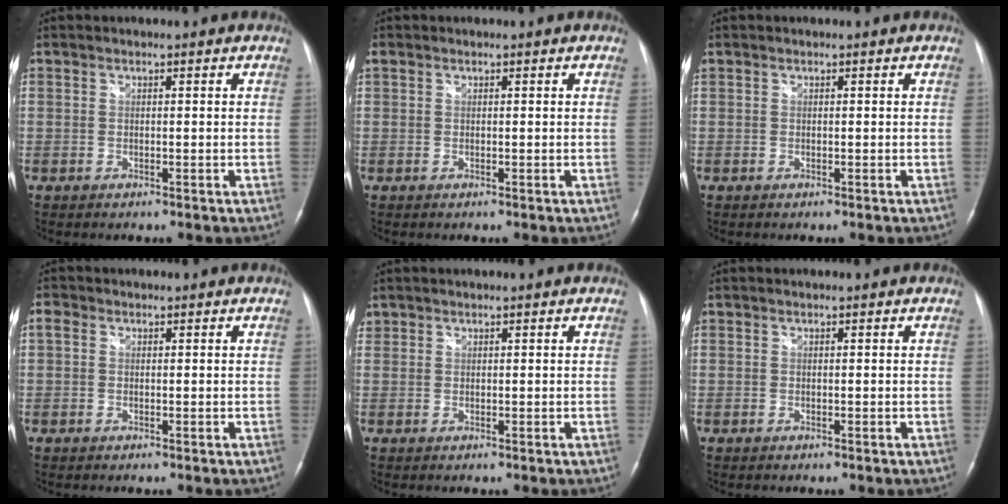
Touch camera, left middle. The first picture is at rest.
{"total": 0.6, "force": [0.4, 0.4, 0.2], "torque": [-0.013, 0.020, 0.010]}
{"total": 0.0}
{"total": 1.3, "force": [0.3, 1.1, 0.7], "torque": [-0.019, 0.011, 0.005]}
{"total": 0.9, "force": [0.7, 0.6, 0.0], "torque": [0.004, 0.010, 0.012]}
{"total": 0.0}